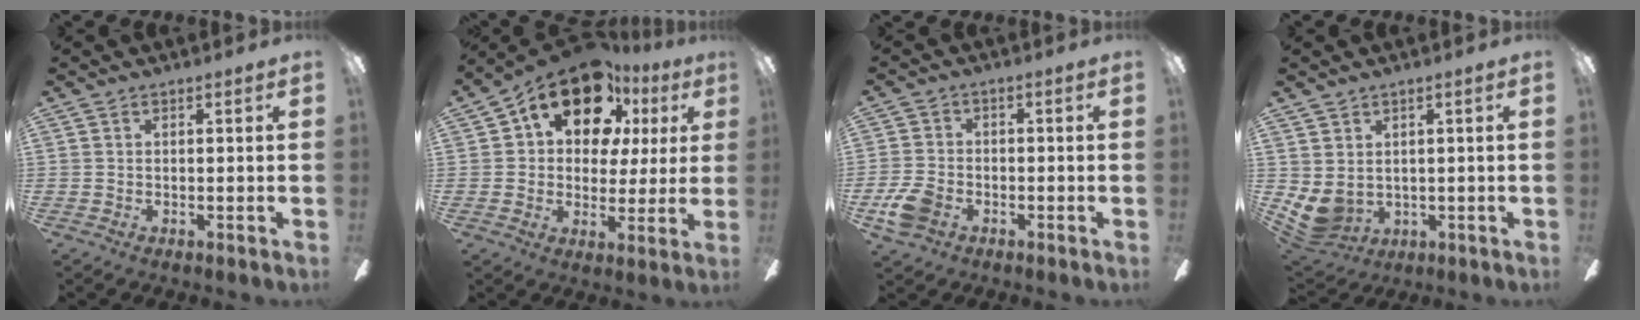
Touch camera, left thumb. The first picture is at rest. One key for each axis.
{"total": 16.8, "fx": 10.0, "fy": 9.6, "fz": 9.4, "tx": -0.153, "ty": -0.051, "tz": 0.176}
{"total": 6.6, "fx": -3.2, "fy": 4.6, "fz": 3.5, "tx": -0.083, "ty": 0.012, "tz": -0.060}
{"total": 5.0, "fx": 0.3, "fy": 4.3, "fz": 2.5, "tx": -0.083, "ty": -0.016, "tz": 0.004}